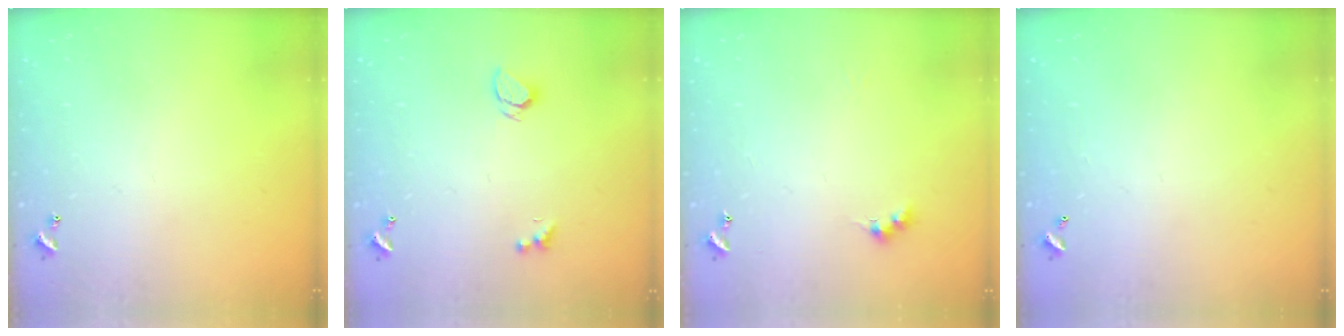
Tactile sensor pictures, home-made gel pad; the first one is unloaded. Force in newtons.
{"total": 1.9, "press": 1.8, "slide": 0.4}
{"total": 3.4, "press": 3.3, "slide": 0.7}
{"total": 2.9, "press": 2.9, "slide": 0.1}